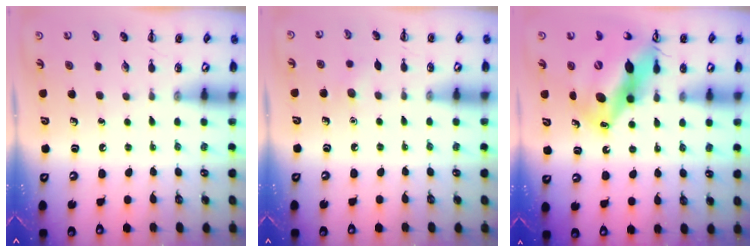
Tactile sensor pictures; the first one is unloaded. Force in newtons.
{"total": 4.9, "press": 4.8, "slide": 1.1}
{"total": 17.2, "press": 16.3, "slide": 5.5}